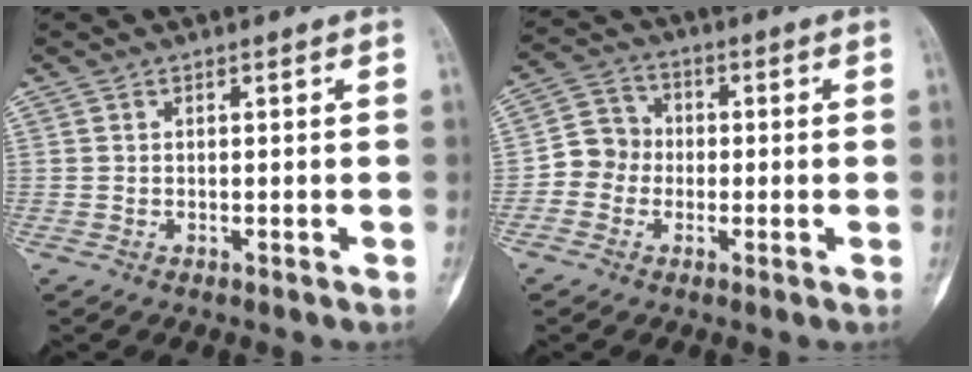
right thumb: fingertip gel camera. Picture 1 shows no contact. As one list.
[{"total": 6.2, "force": [-1.2, 5.8, 1.9], "torque": [-0.003, 0.022, -0.036]}]